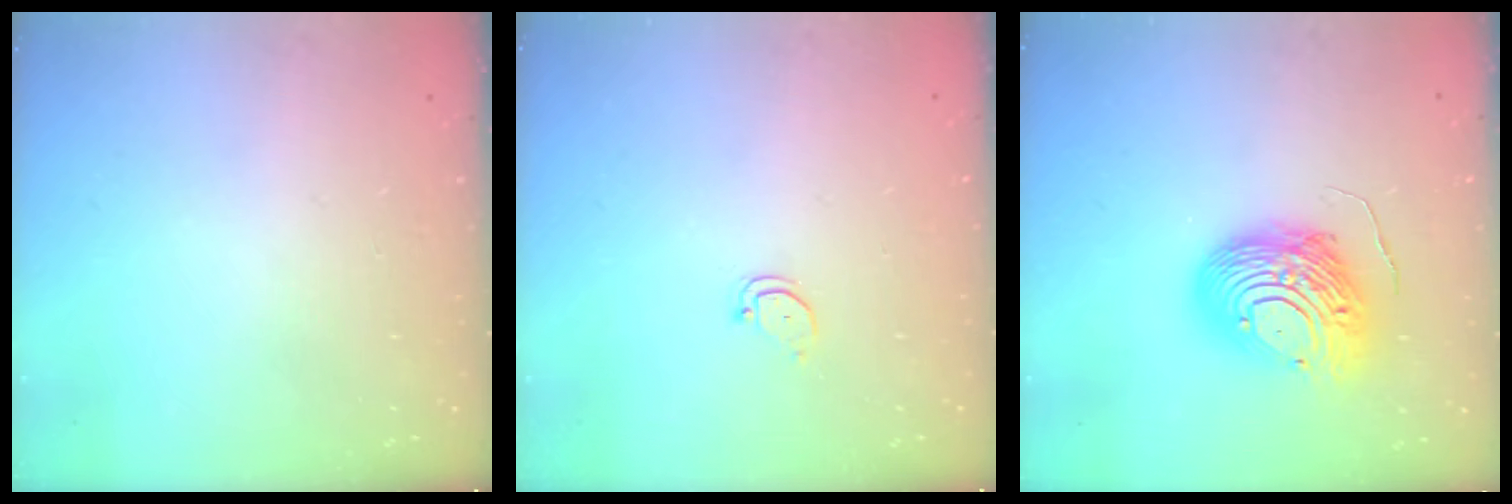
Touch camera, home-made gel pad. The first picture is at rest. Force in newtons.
{"total": 2.4, "press": 2.4, "slide": 0.2}
{"total": 14.4, "press": 14.4, "slide": 1.2}